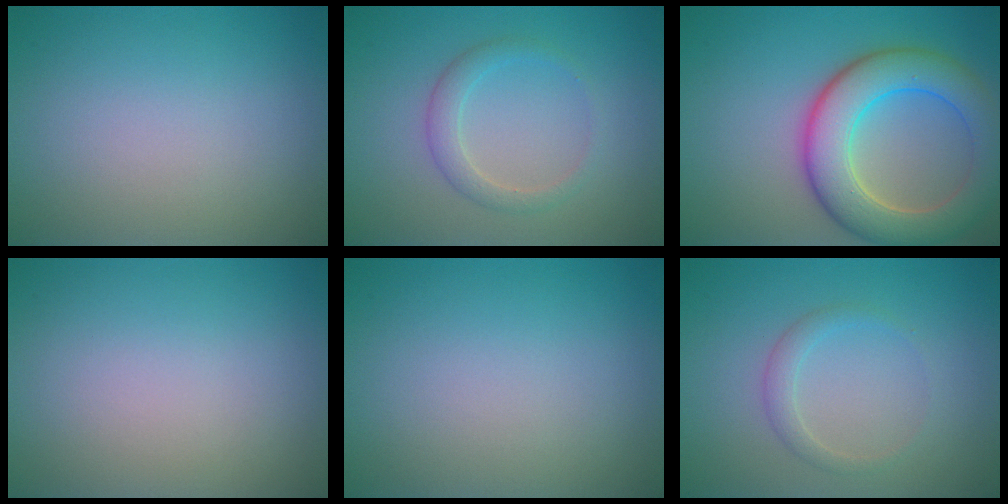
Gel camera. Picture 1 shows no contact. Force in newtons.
{"total": 2.1, "press": 2.1, "slide": 0.2}
{"total": 8.0, "press": 8.0, "slide": 0.4}
{"total": 0.0}
{"total": 0.0}
{"total": 1.5, "press": 1.5, "slide": 0.0}